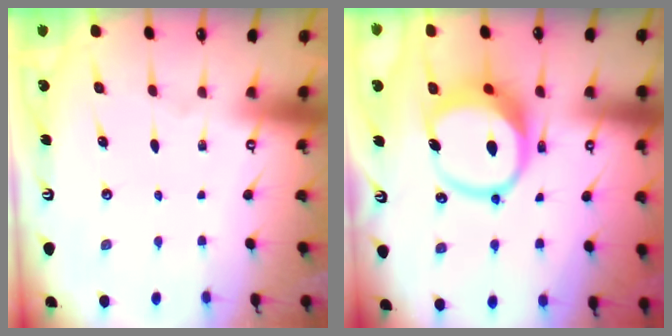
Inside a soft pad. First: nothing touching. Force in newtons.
{"total": 11.7, "press": 11.6, "slide": 1.5}